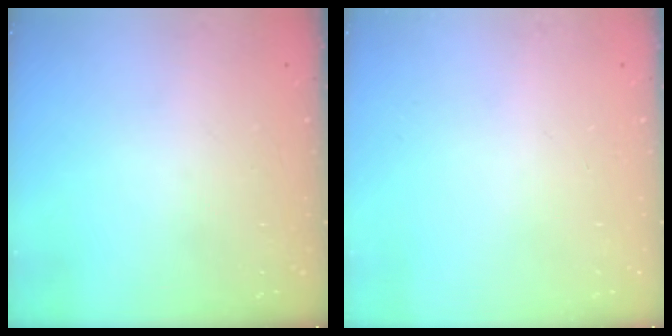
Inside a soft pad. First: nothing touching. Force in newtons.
{"total": 0.0}